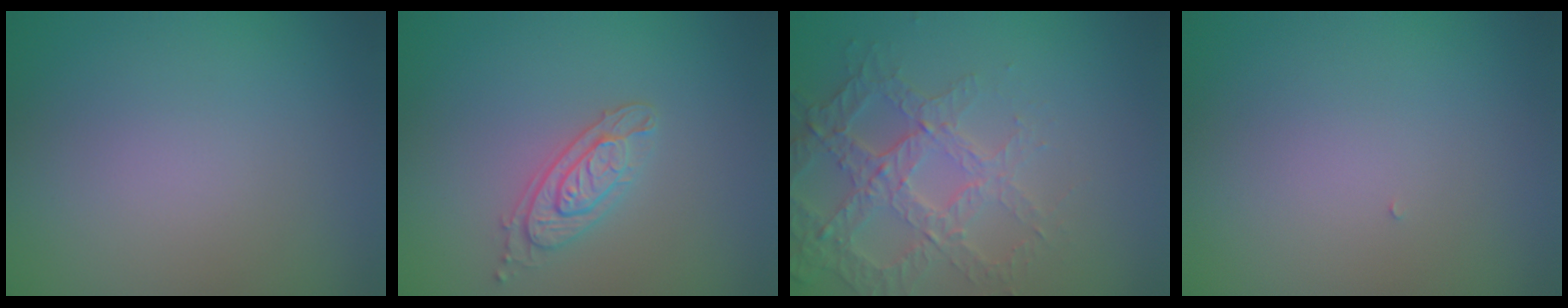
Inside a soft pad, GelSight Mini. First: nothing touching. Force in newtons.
{"total": 2.6, "press": 2.4, "slide": 1.0}
{"total": 4.0, "press": 3.9, "slide": 1.0}
{"total": 0.0}